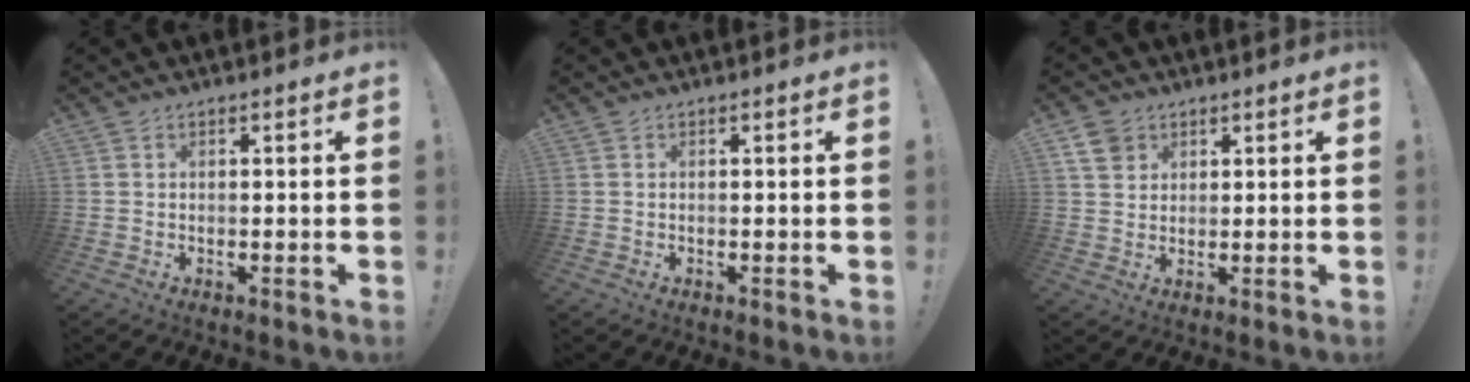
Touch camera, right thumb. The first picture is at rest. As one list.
[{"total": 0.0}, {"total": 5.4, "force": [3.3, 4.0, 1.6], "torque": [-0.022, -0.013, 0.063]}]